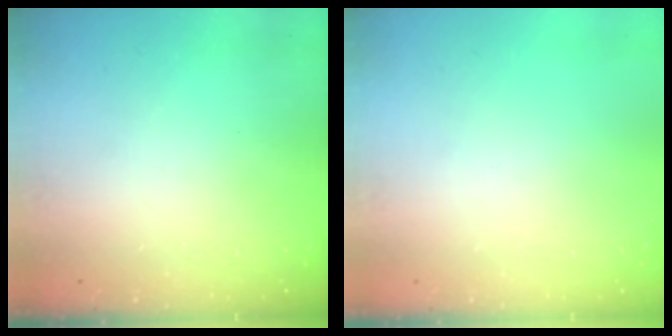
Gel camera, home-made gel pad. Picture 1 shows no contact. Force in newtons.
{"total": 0.0}